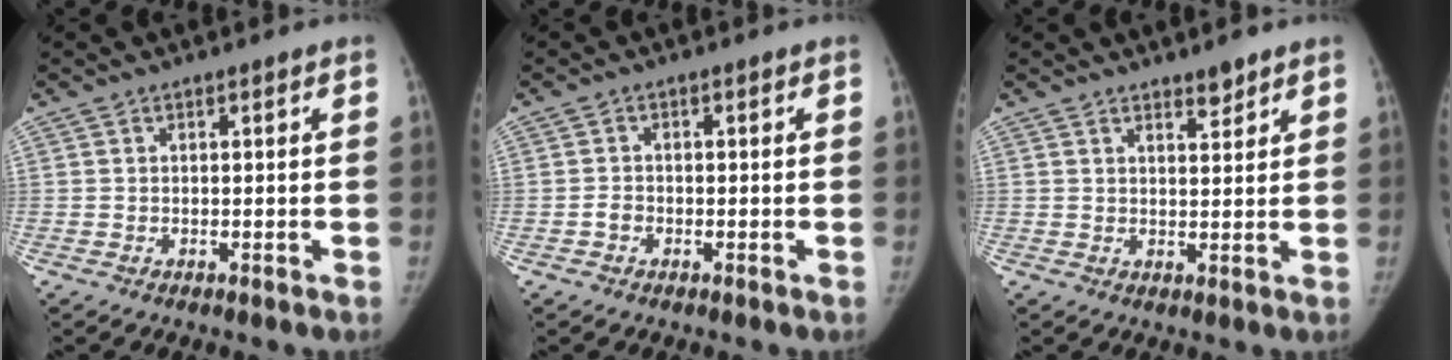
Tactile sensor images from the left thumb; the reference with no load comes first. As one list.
[{"total": 1.7, "force": [-0.8, 1.4, 0.7], "torque": [-0.007, 0.009, -0.016]}, {"total": 2.6, "force": [2.2, 0.8, 1.3], "torque": [-0.007, -0.019, 0.036]}]